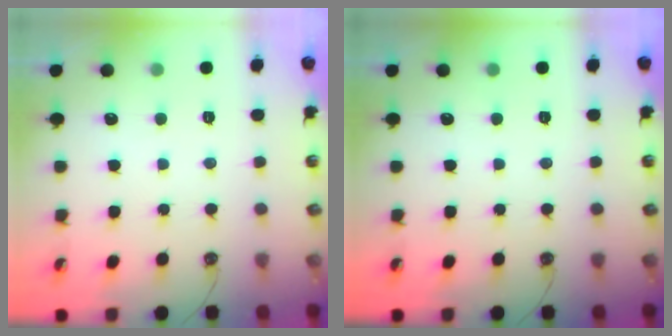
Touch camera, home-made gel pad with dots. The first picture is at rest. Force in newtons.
{"total": 0.0}